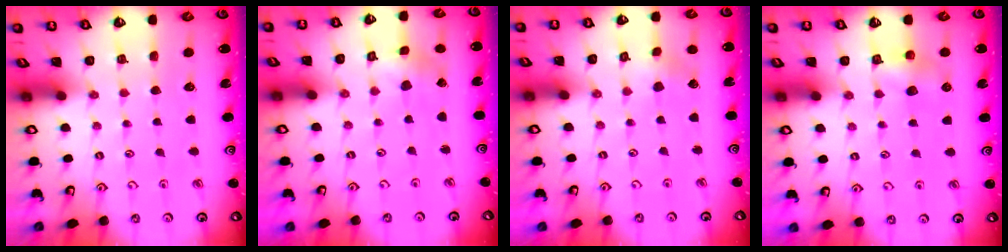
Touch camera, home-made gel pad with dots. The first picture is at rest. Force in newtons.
{"total": 1.3, "press": 1.3, "slide": 0.2}
{"total": 2.9, "press": 2.9, "slide": 0.7}
{"total": 6.0, "press": 6.0, "slide": 0.4}